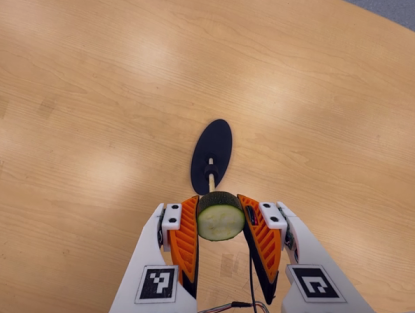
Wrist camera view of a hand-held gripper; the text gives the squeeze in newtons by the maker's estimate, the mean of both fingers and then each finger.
{"total": 11.2, "left": 10.9, "right": 11.5}